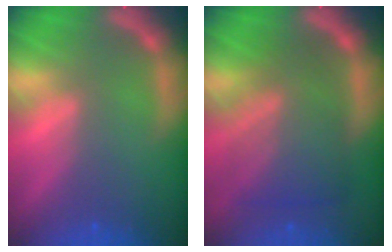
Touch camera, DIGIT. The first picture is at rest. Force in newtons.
{"total": 8.1}